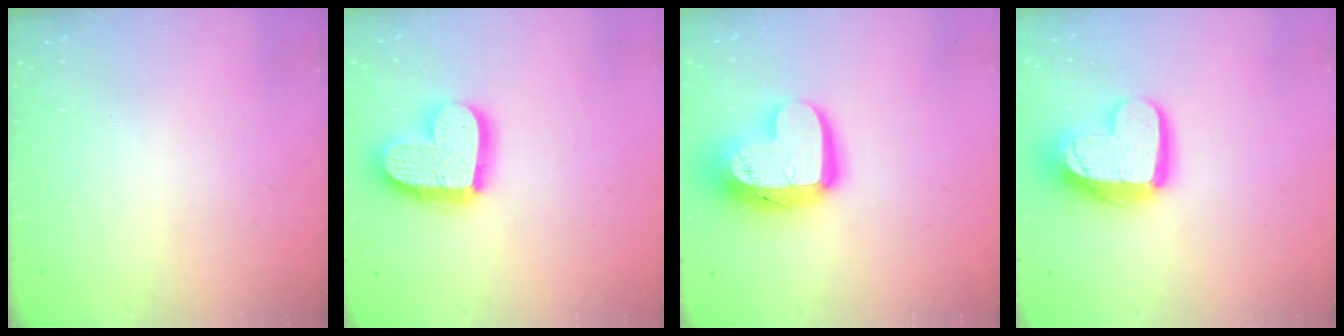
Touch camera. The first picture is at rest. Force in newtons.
{"total": 18.7, "press": 18.7, "slide": 1.5}
{"total": 17.0, "press": 17.0, "slide": 1.3}
{"total": 16.0, "press": 15.9, "slide": 1.5}